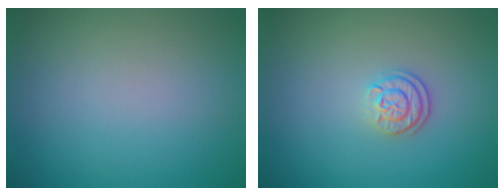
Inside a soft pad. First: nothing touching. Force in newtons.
{"total": 2.3, "press": 1.7, "slide": 1.5}